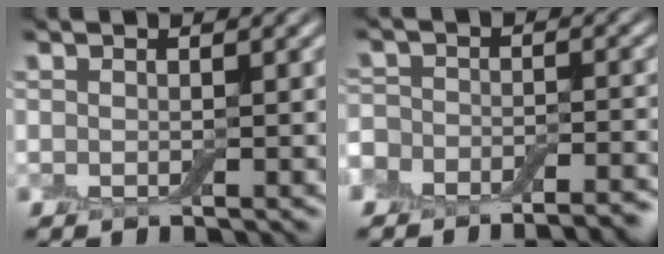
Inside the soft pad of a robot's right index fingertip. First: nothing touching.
{"total": 9.4, "force": [-8.2, 4.1, 2.2], "torque": [-0.013, 0.000, -0.118]}